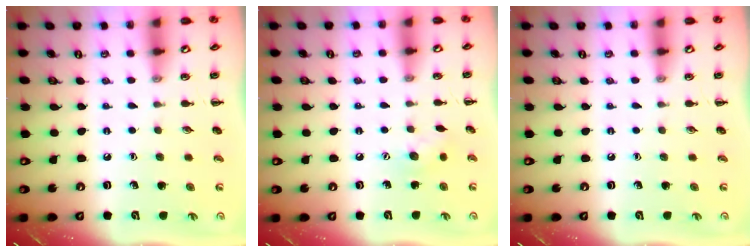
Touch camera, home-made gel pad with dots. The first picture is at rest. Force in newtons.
{"total": 6.5, "press": 6.5, "slide": 0.5}
{"total": 0.0}